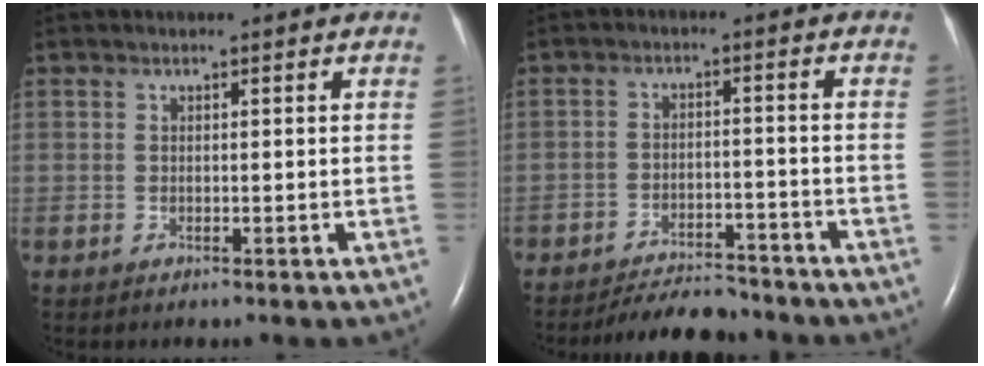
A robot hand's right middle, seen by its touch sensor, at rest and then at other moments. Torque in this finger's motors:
{"motor_torque": [0.07, -0.14, 0.03, 0.01]}